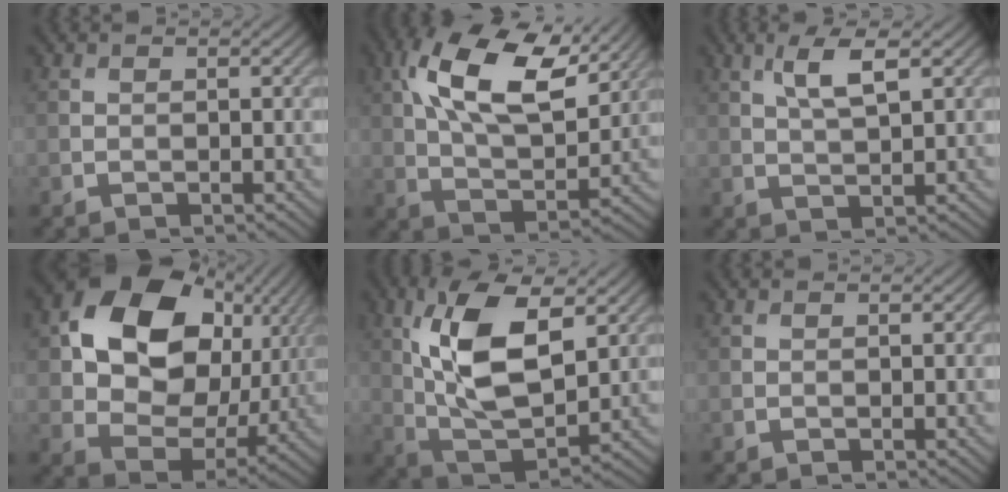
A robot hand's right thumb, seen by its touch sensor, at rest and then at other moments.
{"total": 15.1, "force": [6.5, 7.1, 11.6], "torque": [-0.235, 0.009, 0.113]}
{"total": 4.6, "force": [2.1, 1.1, 4.0], "torque": [-0.088, 0.001, 0.041]}
{"total": 16.7, "force": [4.9, 12.3, 10.3], "torque": [-0.201, 0.005, 0.097]}
{"total": 12.7, "force": [3.5, 5.9, 10.6], "torque": [-0.226, -0.001, 0.069]}
{"total": 0.0}